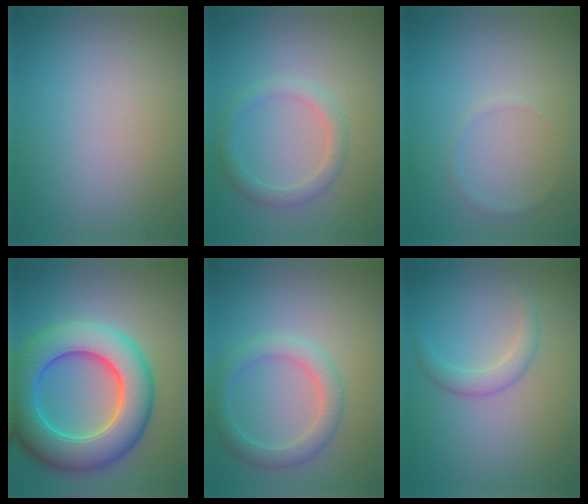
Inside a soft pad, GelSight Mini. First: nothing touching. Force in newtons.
{"total": 2.2, "press": 2.2, "slide": 0.2}
{"total": 0.6, "press": 0.6, "slide": 0.1}
{"total": 10.4, "press": 10.4, "slide": 0.2}
{"total": 3.0, "press": 3.0, "slide": 0.2}
{"total": 1.9, "press": 1.9, "slide": 0.2}